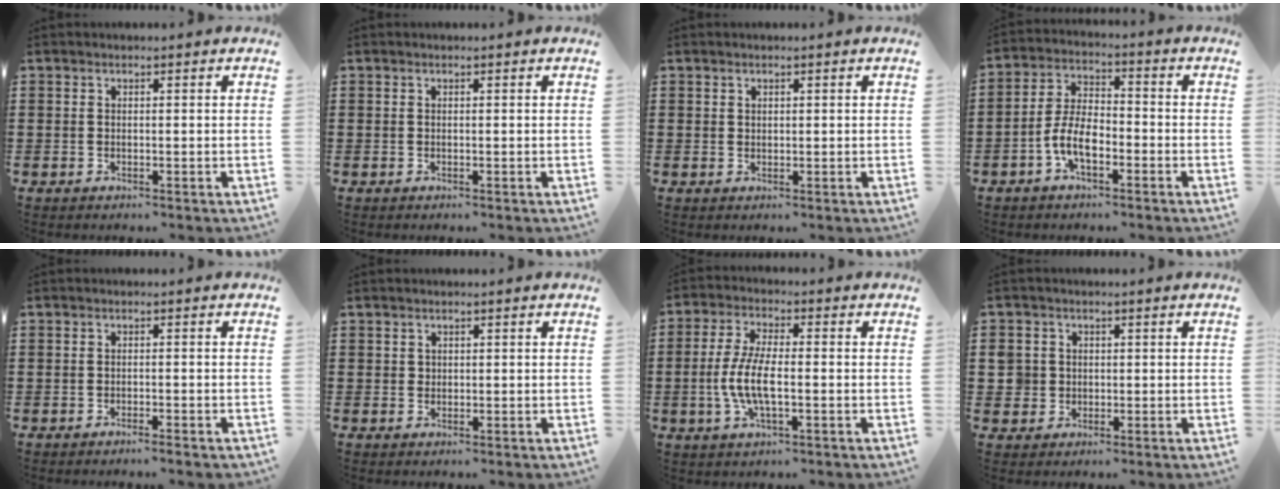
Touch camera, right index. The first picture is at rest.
{"total": 0.0}
{"total": 0.6, "force": [0.5, 0.4, 0.1], "torque": [-0.004, 0.002, 0.009]}
{"total": 6.9, "force": [-2.9, 2.9, 5.5], "torque": [-0.134, -0.004, -0.063]}
{"total": 1.2, "force": [-1.1, -0.3, 0.4], "torque": [-0.008, -0.003, -0.021]}
{"total": 0.7, "force": [0.3, 0.6, 0.1], "torque": [-0.004, 0.002, 0.006]}
{"total": 7.0, "force": [-1.6, 2.2, 6.5], "torque": [-0.153, -0.013, -0.039]}
{"total": 3.1, "force": [-0.1, 3.0, 0.7], "torque": [-0.028, 0.009, -0.003]}